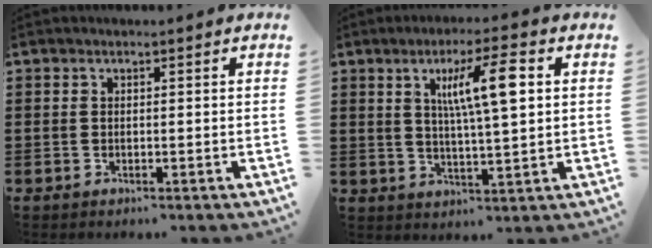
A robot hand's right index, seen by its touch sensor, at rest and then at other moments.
{"total": 8.8, "force": [2.7, 1.5, 8.3], "torque": [-0.157, 0.006, 0.039]}